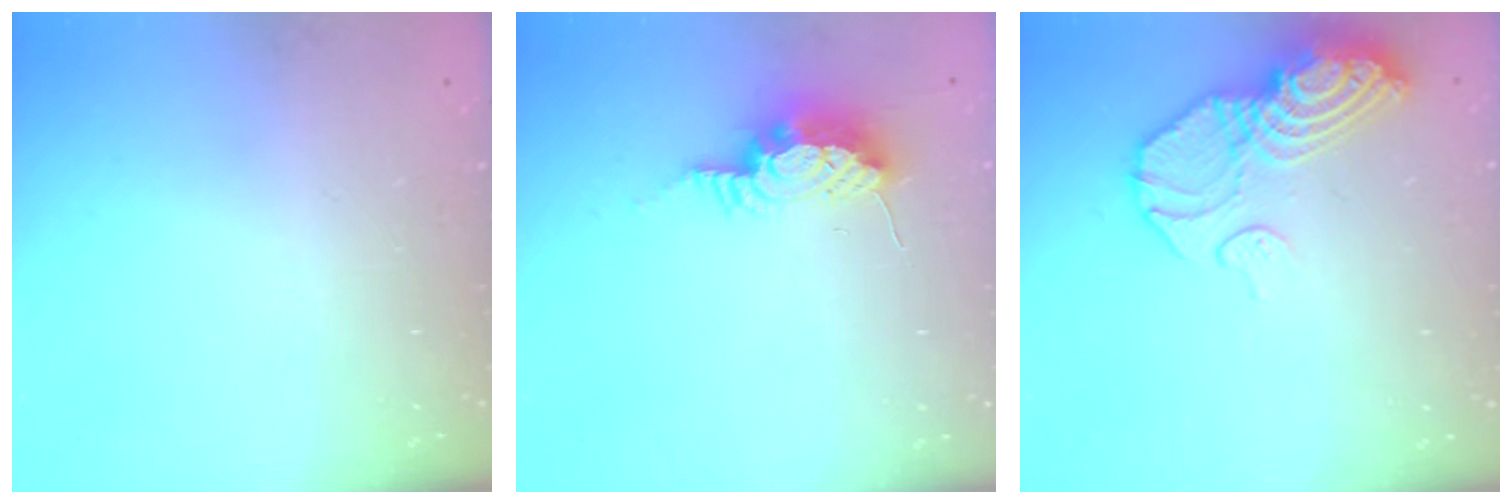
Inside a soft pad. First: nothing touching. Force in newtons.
{"total": 8.4, "press": 8.4, "slide": 0.4}
{"total": 13.0, "press": 12.9, "slide": 1.1}